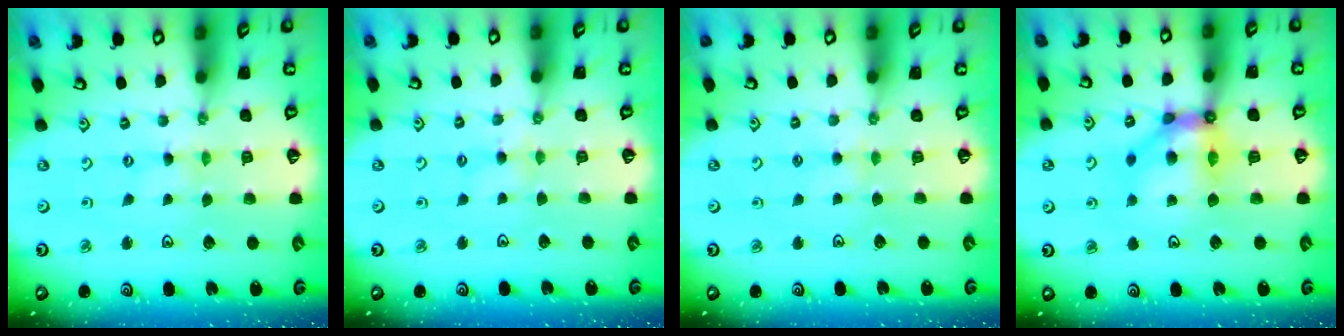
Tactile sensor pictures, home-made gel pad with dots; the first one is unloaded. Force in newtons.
{"total": 2.6, "press": 2.6, "slide": 0.5}
{"total": 2.9, "press": 2.8, "slide": 0.6}
{"total": 10.4, "press": 10.3, "slide": 1.1}